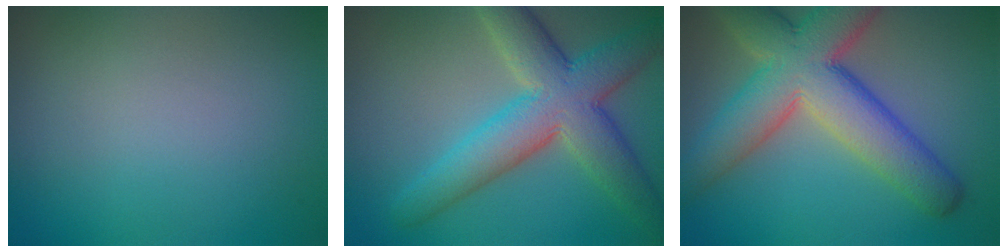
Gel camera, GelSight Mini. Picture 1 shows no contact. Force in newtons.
{"total": 8.5, "press": 8.5, "slide": 0.3}
{"total": 10.1, "press": 10.1, "slide": 0.3}